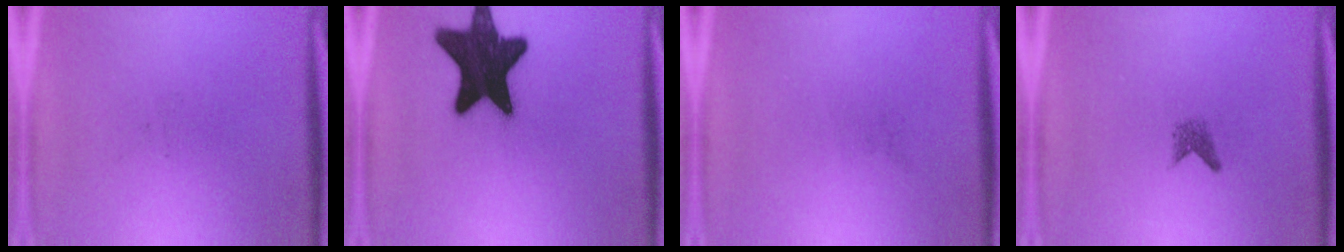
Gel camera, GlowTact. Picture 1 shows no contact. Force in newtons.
{"total": 17.2}
{"total": 0.0}
{"total": 1.5}